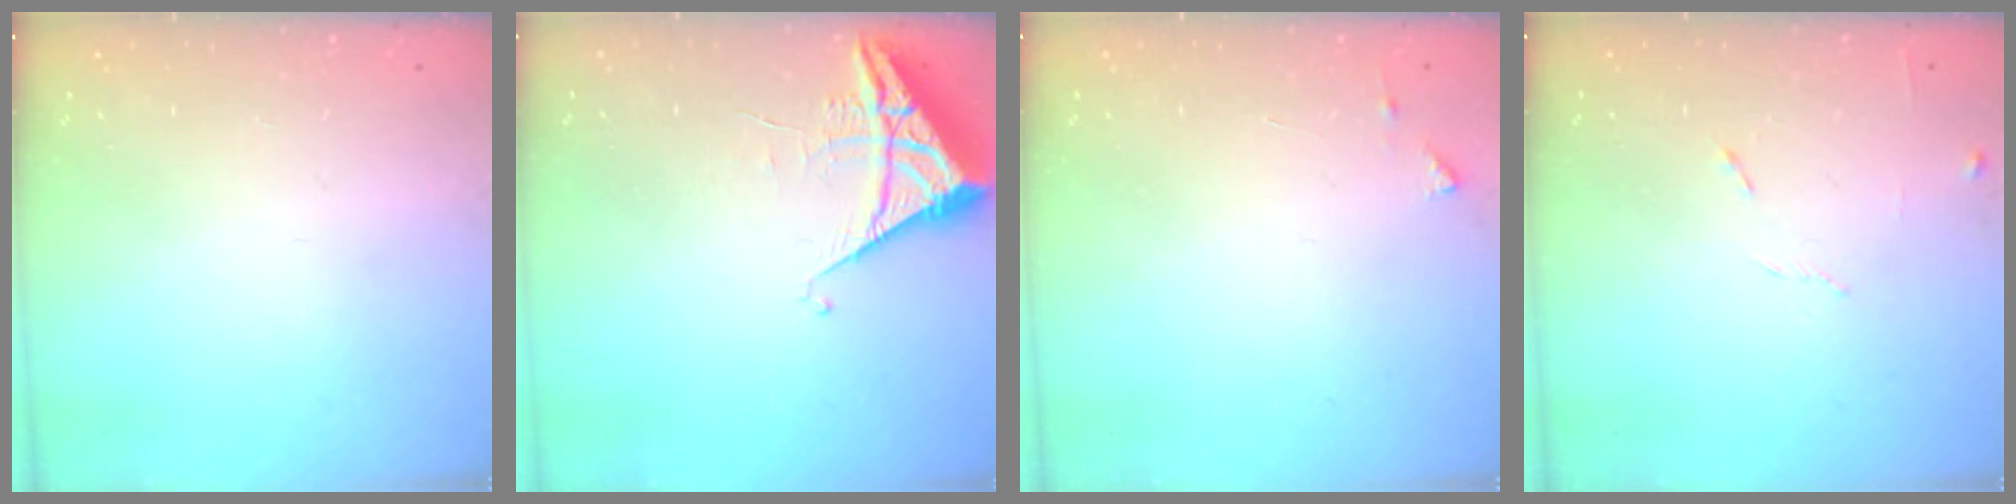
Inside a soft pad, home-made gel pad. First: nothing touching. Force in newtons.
{"total": 6.1, "press": 6.1, "slide": 0.3}
{"total": 4.1, "press": 4.1, "slide": 0.5}
{"total": 6.4, "press": 6.3, "slide": 0.7}